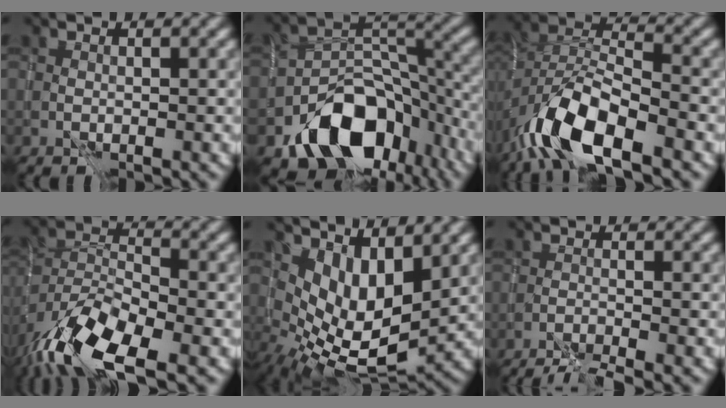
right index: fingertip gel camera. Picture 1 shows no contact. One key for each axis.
{"total": 10.8, "fx": -5.9, "fy": 6.8, "fz": 5.9, "tx": -0.083, "ty": -0.008, "tz": -0.089}
{"total": 9.0, "fx": -5.1, "fy": 3.4, "fz": 6.6, "tx": -0.122, "ty": 0.009, "tz": -0.101}
{"total": 11.1, "fx": -6.9, "fy": 4.0, "fz": 7.7, "tx": -0.140, "ty": -0.008, "tz": -0.136}
{"total": 7.1, "fx": 2.2, "fy": 3.4, "fz": 5.8, "tx": -0.109, "ty": -0.022, "tz": 0.052}
{"total": 4.1, "fx": -3.6, "fy": 0.0, "fz": 1.9, "tx": -0.042, "ty": -0.014, "tz": -0.061}